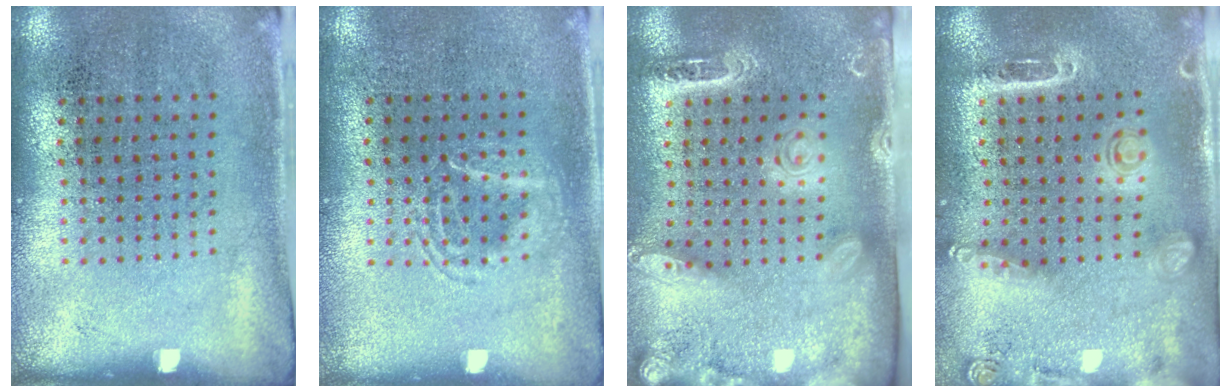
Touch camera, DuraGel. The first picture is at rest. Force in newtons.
{"total": 1.6, "press": 1.6, "slide": 0.2}
{"total": 2.5, "press": 2.0, "slide": 1.5}
{"total": 1.6, "press": 1.5, "slide": 0.6}